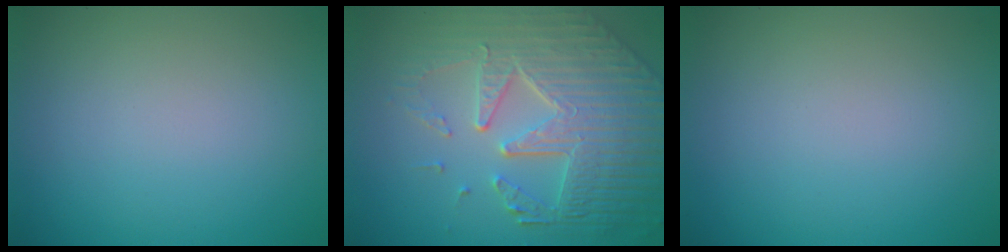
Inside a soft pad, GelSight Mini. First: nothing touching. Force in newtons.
{"total": 8.8, "press": 6.1, "slide": 6.4}
{"total": 0.0}